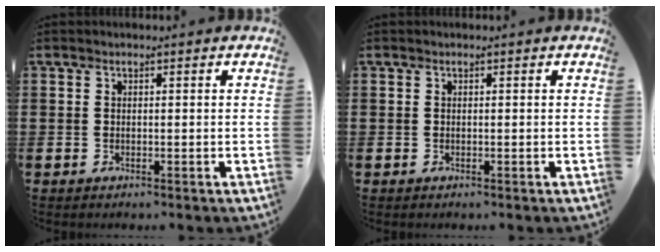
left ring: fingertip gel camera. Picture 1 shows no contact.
{"total": 0.0}